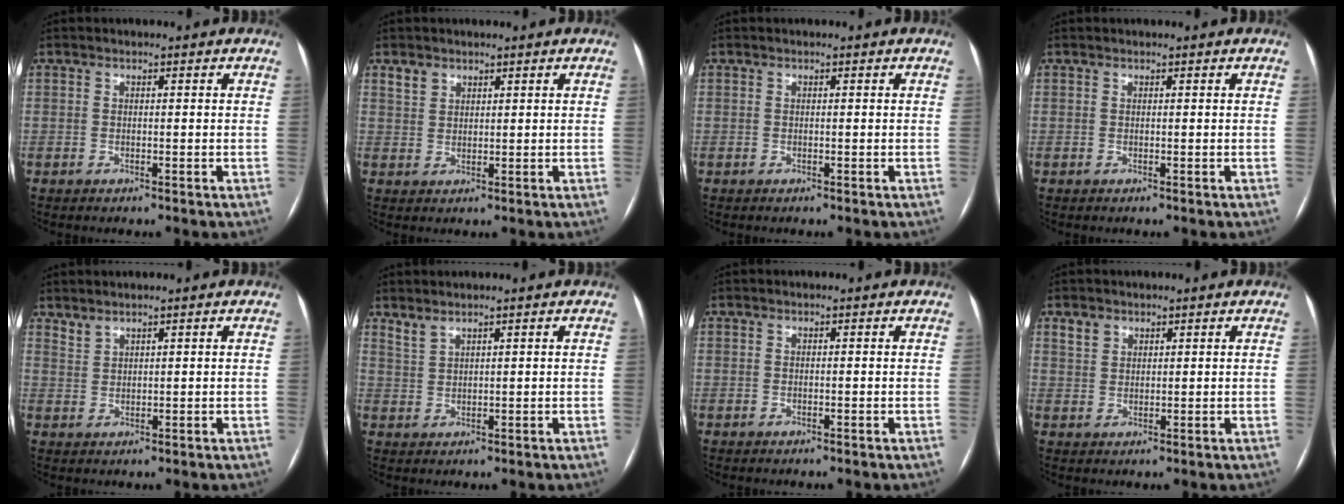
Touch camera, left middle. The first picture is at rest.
{"total": 2.2, "force": [1.6, 1.4, 0.4], "torque": [-0.008, 0.009, 0.033]}
{"total": 0.0}
{"total": 0.0}
{"total": 1.6, "force": [1.6, 0.2, 0.2], "torque": [-0.007, 0.004, 0.037]}
{"total": 1.9, "force": [1.8, 0.2, 0.5], "torque": [-0.014, 0.003, 0.043]}
{"total": 0.0}
{"total": 2.4, "force": [1.7, 1.6, 0.5], "torque": [-0.013, 0.010, 0.034]}